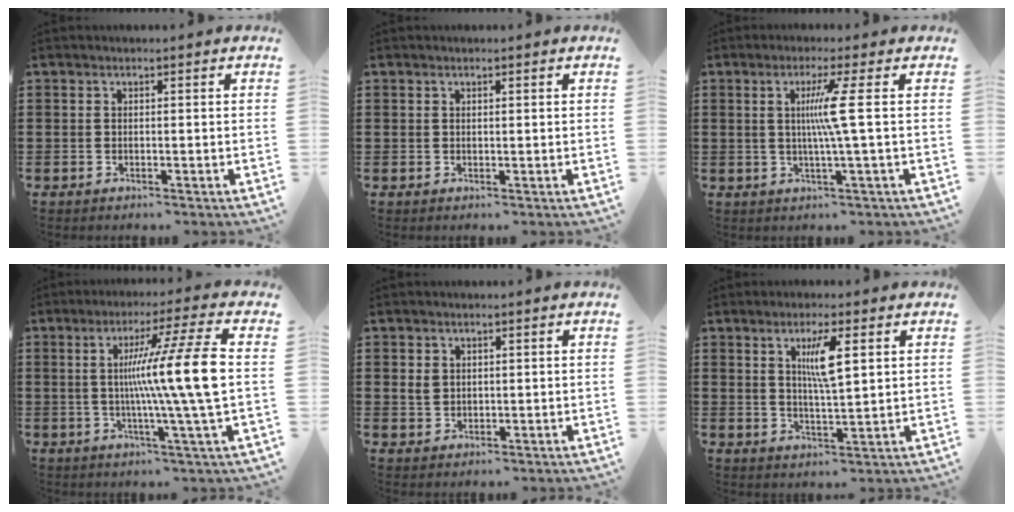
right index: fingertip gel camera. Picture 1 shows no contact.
{"total": 0.5, "force": [0.4, 0.4, 0.0], "torque": [0.000, 0.003, 0.007]}
{"total": 5.8, "force": [0.6, -1.3, 5.6], "torque": [-0.106, -0.008, 0.001]}
{"total": 13.6, "force": [0.8, -1.1, 13.5], "torque": [-0.230, -0.011, -0.002]}
{"total": 2.0, "force": [0.7, 1.6, 0.9], "torque": [-0.024, 0.007, 0.012]}
{"total": 5.3, "force": [2.0, 1.0, 4.8], "torque": [-0.091, 0.004, 0.029]}